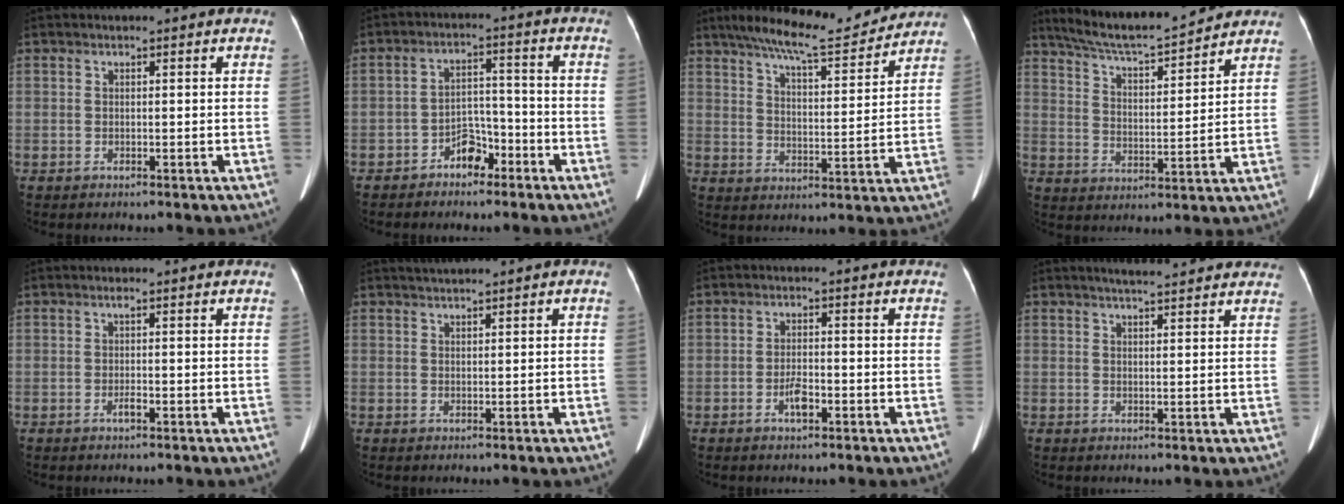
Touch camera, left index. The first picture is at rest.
{"total": 5.0, "force": [-3.4, 2.6, 2.6], "torque": [-0.044, 0.018, -0.058]}
{"total": 13.0, "force": [11.7, 1.4, 5.5], "torque": [-0.092, 0.001, 0.175]}
{"total": 14.2, "force": [13.0, 1.5, 5.6], "torque": [-0.101, 0.011, 0.209]}
{"total": 1.2, "force": [-0.6, 0.3, 1.1], "torque": [-0.021, 0.000, -0.010]}
{"total": 1.3, "force": [0.9, 0.0, 0.8], "torque": [-0.016, 0.018, 0.020]}
{"total": 3.0, "force": [-1.6, 1.0, 2.4], "torque": [-0.046, 0.002, -0.028]}
{"total": 8.5, "force": [7.5, 1.2, 3.7], "torque": [-0.046, 0.023, 0.085]}